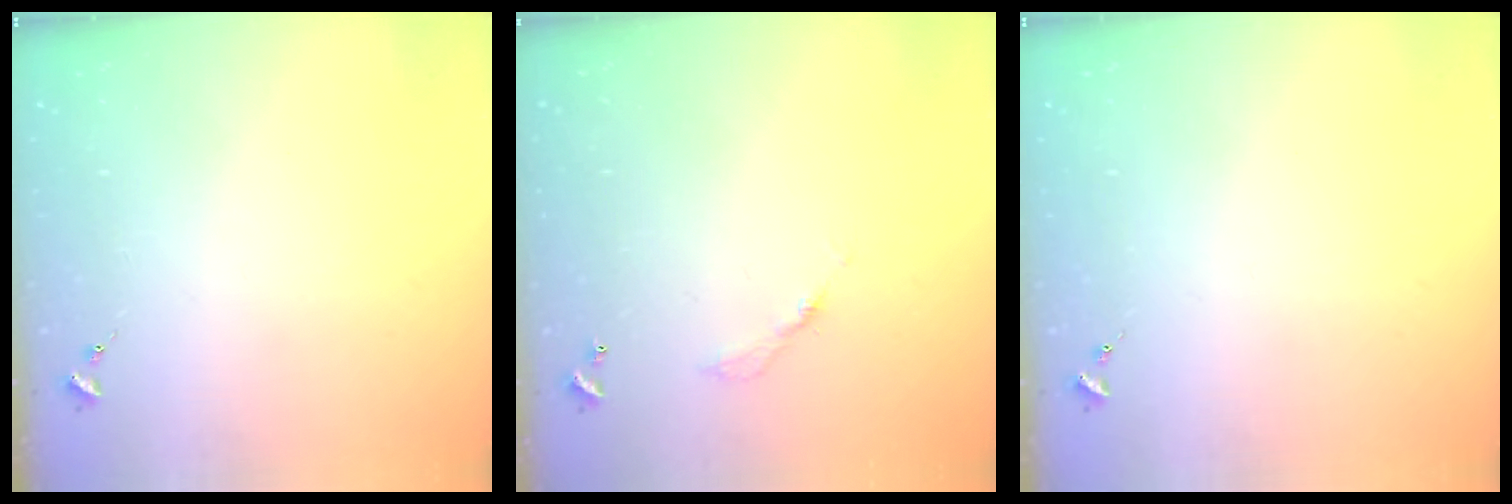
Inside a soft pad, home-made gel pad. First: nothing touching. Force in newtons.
{"total": 3.6, "press": 3.6, "slide": 0.2}
{"total": 0.0}